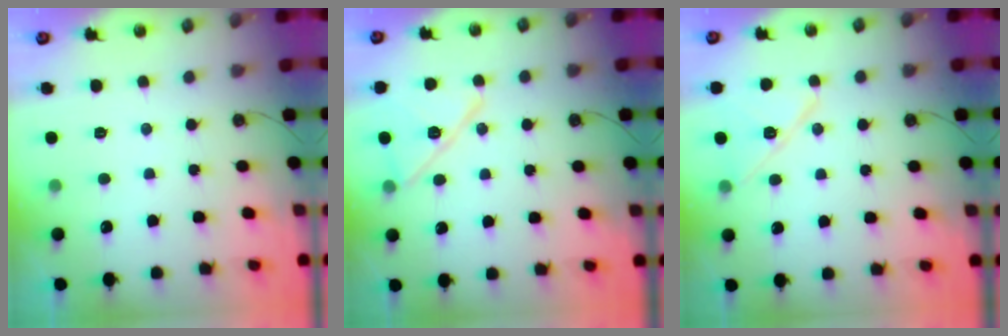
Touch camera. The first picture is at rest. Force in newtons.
{"total": 13.4, "press": 13.4, "slide": 0.3}
{"total": 12.1, "press": 12.0, "slide": 0.9}